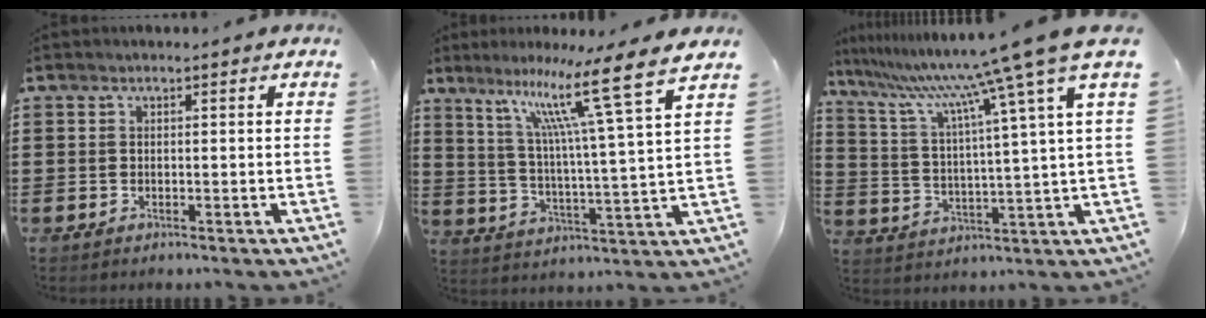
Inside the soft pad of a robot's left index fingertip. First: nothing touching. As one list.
[{"total": 12.3, "force": [8.7, -0.3, 8.8], "torque": [-0.175, -0.052, 0.128]}, {"total": 12.1, "force": [9.4, -1.0, 7.6], "torque": [-0.186, -0.058, 0.145]}]